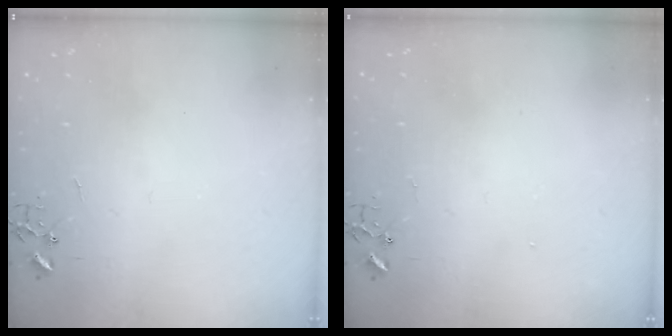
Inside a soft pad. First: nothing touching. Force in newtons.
{"total": 1.3, "press": 1.2, "slide": 0.1}